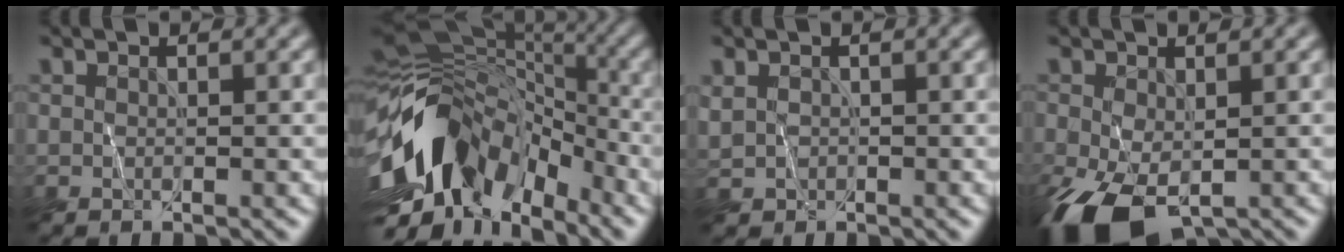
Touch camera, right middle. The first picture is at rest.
{"total": 13.3, "force": [-4.1, 8.5, 9.4], "torque": [-0.178, 0.022, -0.086]}
{"total": 1.0, "force": [0.1, 0.9, 0.2], "torque": [-0.010, -0.003, 0.011]}
{"total": 9.1, "force": [-3.9, 5.2, 6.4], "torque": [-0.165, -0.045, -0.054]}